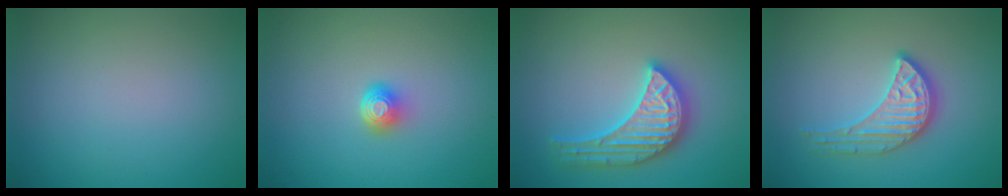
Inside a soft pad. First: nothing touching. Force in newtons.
{"total": 2.0, "press": 1.3, "slide": 1.5}
{"total": 5.5, "press": 5.4, "slide": 0.6}
{"total": 3.5, "press": 3.4, "slide": 1.1}